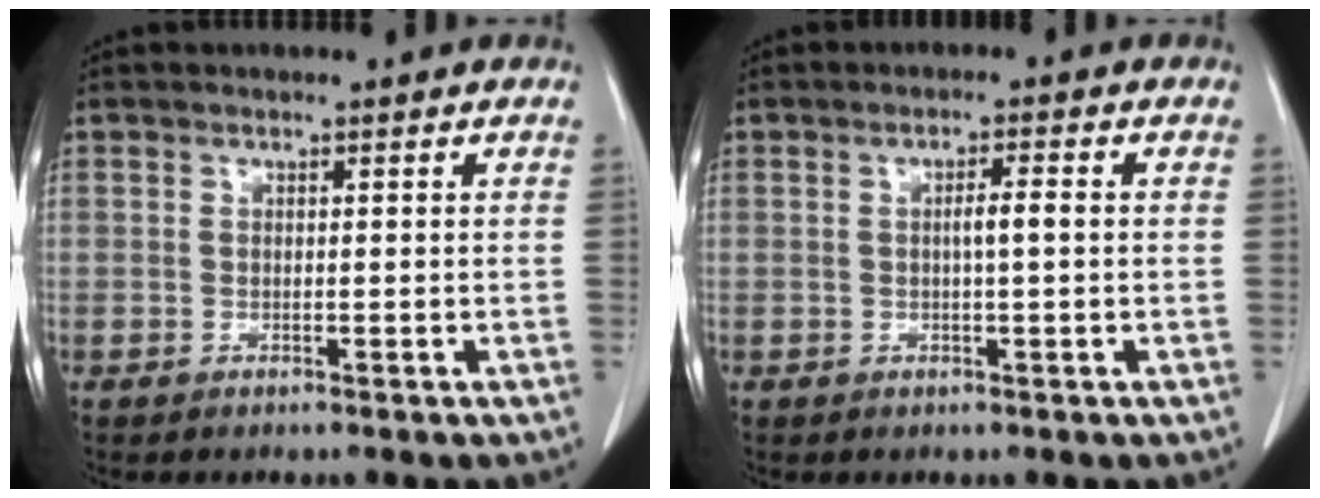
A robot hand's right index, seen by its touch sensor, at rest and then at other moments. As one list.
[{"total": 2.6, "force": [0.0, 0.1, 2.6], "torque": [-0.046, 0.003, -0.001]}]